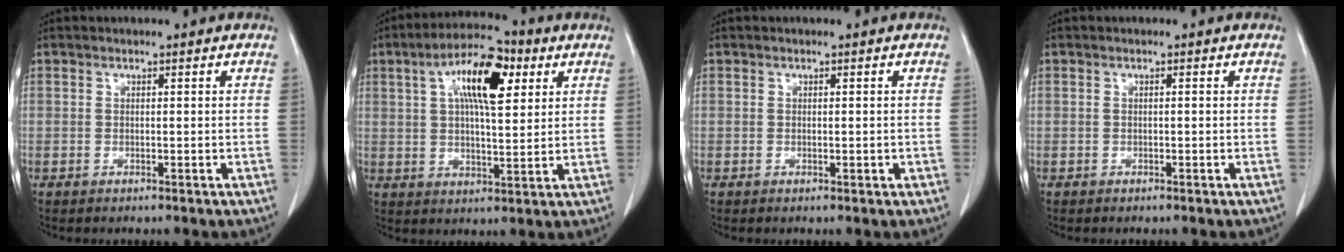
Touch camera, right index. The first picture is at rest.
{"total": 12.2, "force": [4.6, 3.9, 10.6], "torque": [-0.186, 0.024, 0.072]}
{"total": 0.8, "force": [-0.1, 0.3, 0.8], "torque": [-0.015, -0.003, 0.003]}
{"total": 0.0}